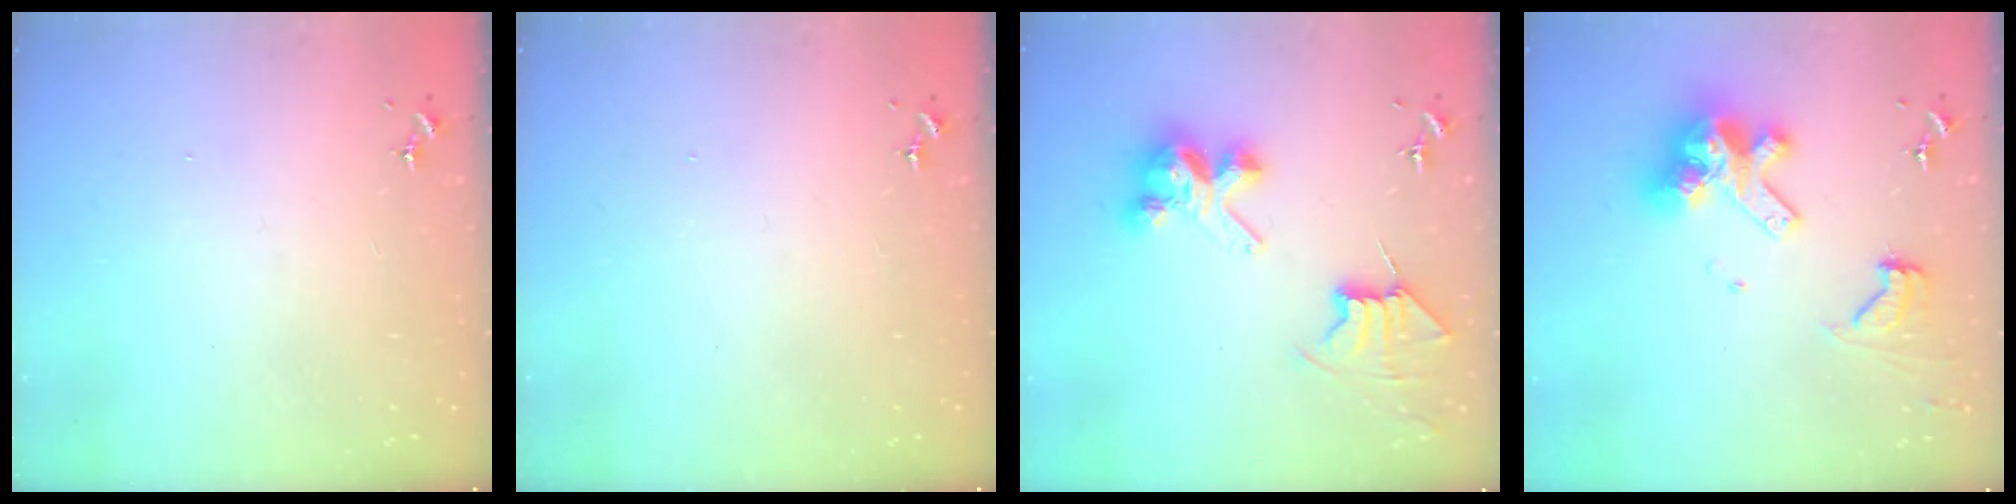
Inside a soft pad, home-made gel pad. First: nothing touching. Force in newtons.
{"total": 0.0}
{"total": 9.4, "press": 9.4, "slide": 0.7}
{"total": 16.5, "press": 16.5, "slide": 0.9}